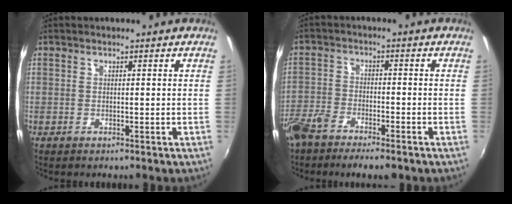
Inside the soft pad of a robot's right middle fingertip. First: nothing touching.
{"total": 8.5, "force": [-6.4, 2.9, 4.8], "torque": [-0.119, -0.019, -0.124]}